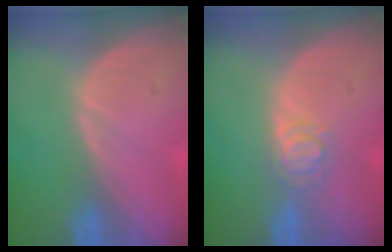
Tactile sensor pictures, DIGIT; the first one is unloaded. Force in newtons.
{"total": 2.9, "press": 2.9, "slide": 0.3}